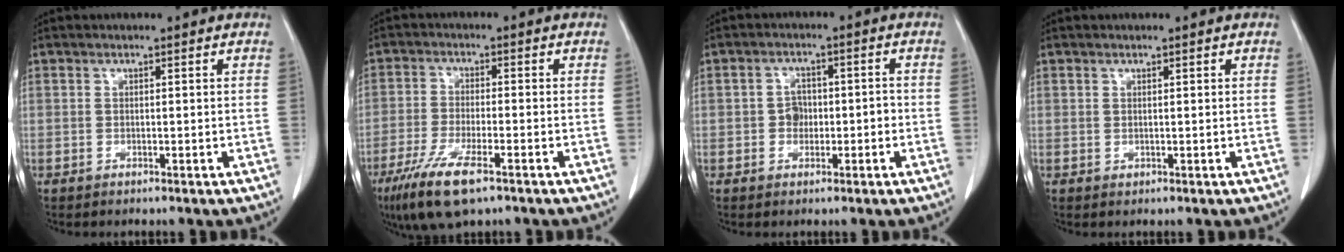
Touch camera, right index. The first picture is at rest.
{"total": 10.1, "force": [-6.0, 2.7, 7.7], "torque": [-0.155, -0.022, -0.102]}
{"total": 4.3, "force": [-0.8, 3.1, 2.8], "torque": [-0.051, 0.022, -0.010]}
{"total": 0.8, "force": [0.3, 0.7, 0.4], "torque": [-0.008, 0.000, 0.007]}